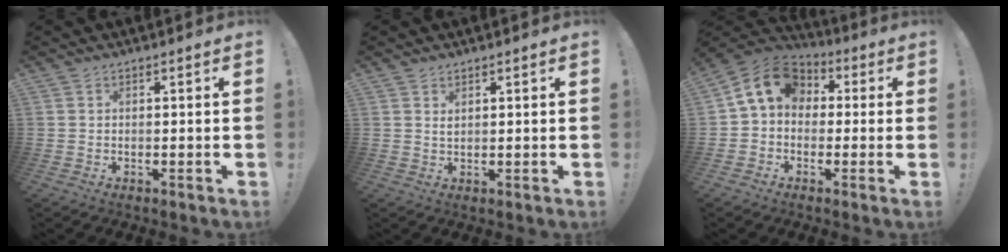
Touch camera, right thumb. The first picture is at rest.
{"total": 1.3, "force": [1.1, 0.6, 0.5], "torque": [-0.004, -0.005, 0.019]}
{"total": 11.2, "force": [2.1, 8.9, 6.5], "torque": [-0.103, 0.009, 0.044]}